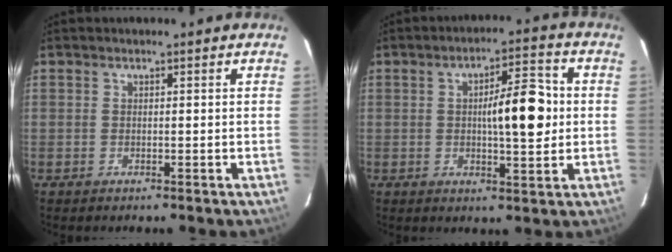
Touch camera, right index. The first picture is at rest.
{"total": 9.2, "force": [0.4, 2.3, 8.9], "torque": [-0.133, 0.014, 0.006]}